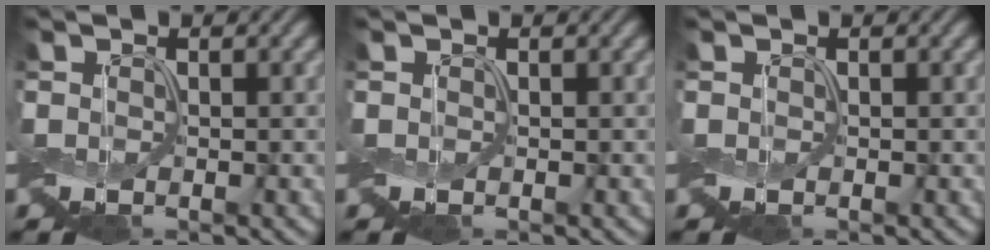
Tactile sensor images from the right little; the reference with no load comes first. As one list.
[{"total": 0.0}, {"total": 0.0}]